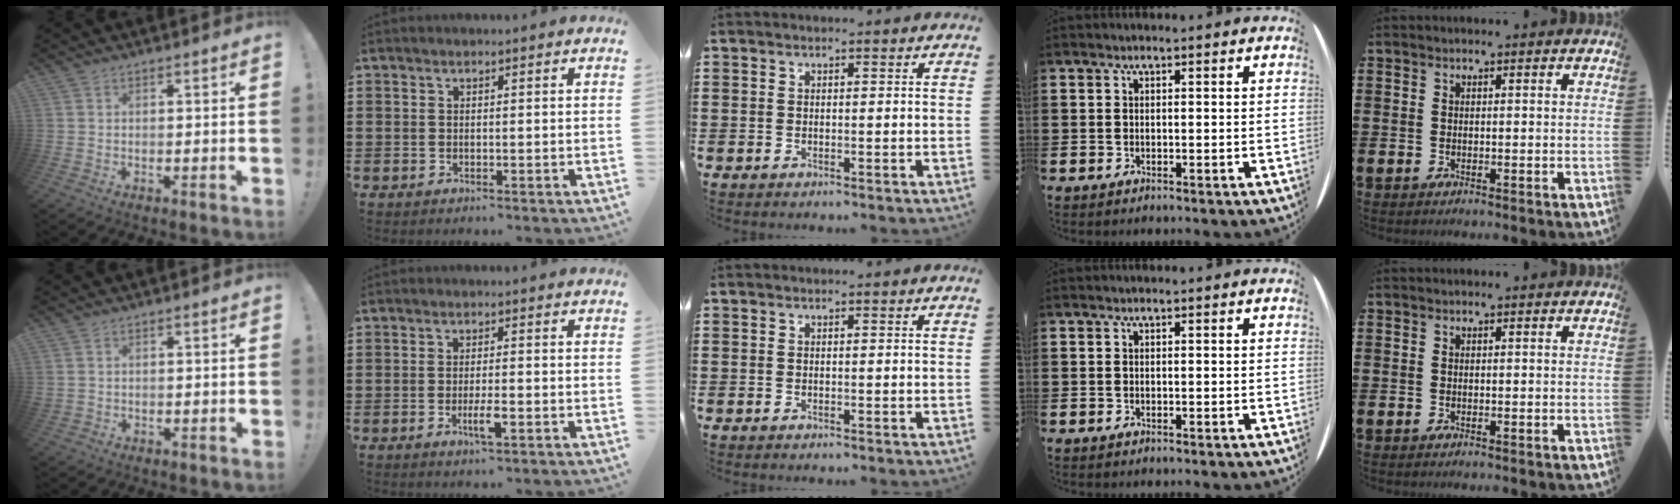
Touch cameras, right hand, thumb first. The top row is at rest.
{"thumb": {"total": 1.2, "force": [0.5, 0.9, 0.5], "torque": [-0.010, 0.003, 0.011]}, "index": {"total": 3.4, "force": [-1.4, 0.6, 3.1], "torque": [-0.066, -0.005, -0.028]}}